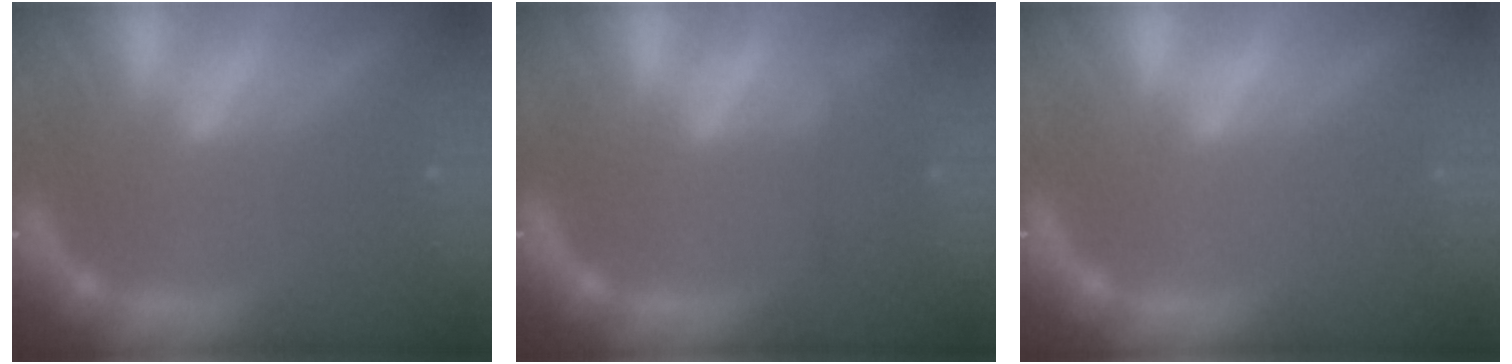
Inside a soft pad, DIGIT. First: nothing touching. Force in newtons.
{"total": 0.9}
{"total": 0.0}